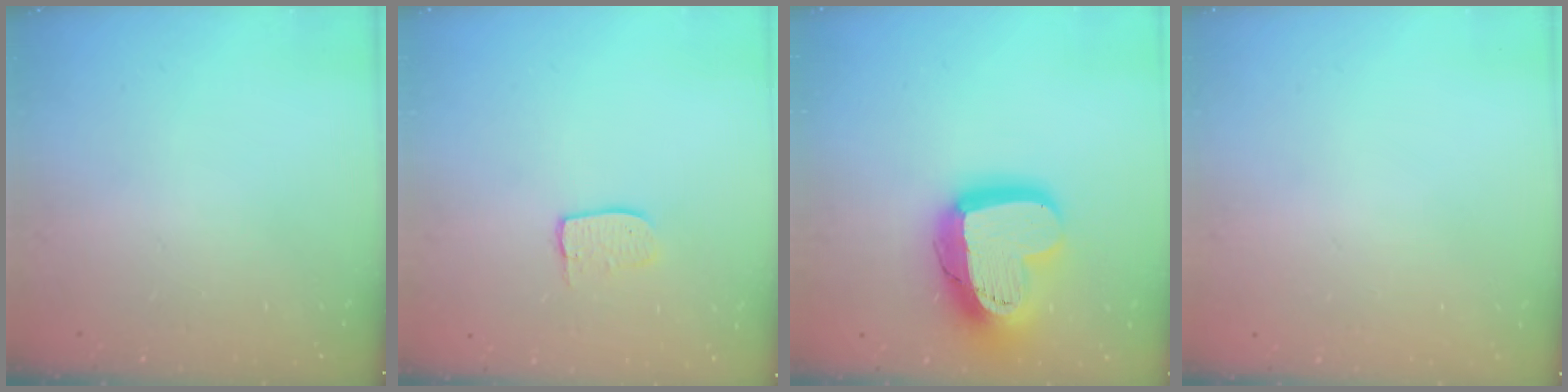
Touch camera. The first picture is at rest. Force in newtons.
{"total": 6.0, "press": 6.0, "slide": 0.3}
{"total": 21.6, "press": 21.5, "slide": 1.9}
{"total": 0.0}